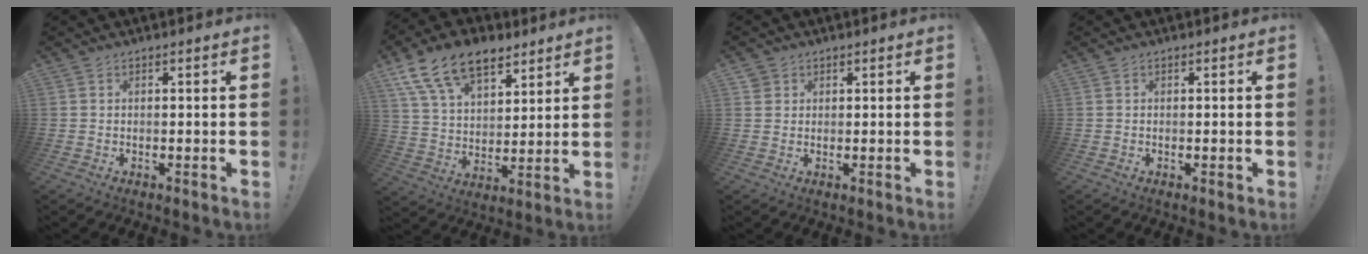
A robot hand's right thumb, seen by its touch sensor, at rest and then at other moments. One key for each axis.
{"total": 16.6, "fx": 10.1, "fy": 9.6, "fz": 8.9, "tx": -0.163, "ty": -0.051, "tz": 0.191}
{"total": 2.1, "fx": 1.3, "fy": 1.6, "fz": 0.3, "tx": -0.003, "ty": -0.002, "tz": 0.023}
{"total": 0.6, "fx": -0.1, "fy": 0.0, "fz": 0.6, "tx": -0.009, "ty": 0.000, "tz": -0.002}